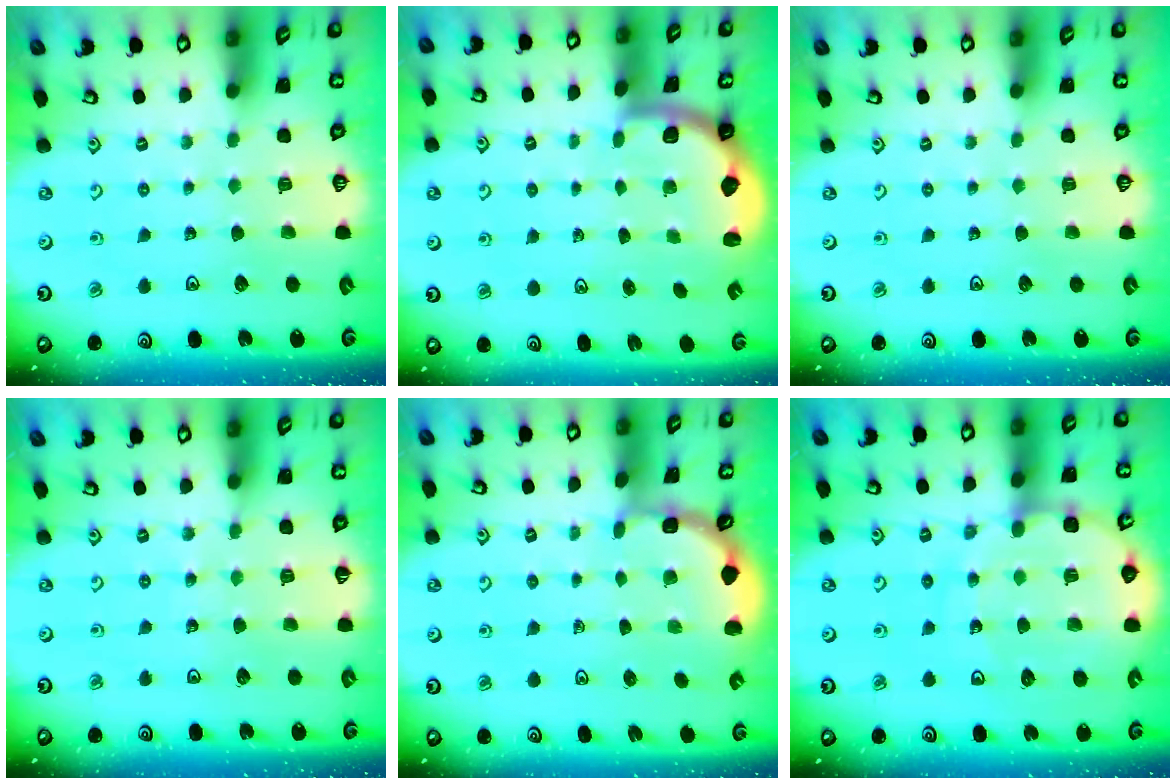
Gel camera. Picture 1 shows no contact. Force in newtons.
{"total": 1.9, "press": 1.8, "slide": 0.5}
{"total": 0.0}
{"total": 3.3, "press": 3.2, "slide": 0.3}
{"total": 2.0, "press": 2.0, "slide": 0.1}
{"total": 13.0, "press": 12.6, "slide": 3.1}